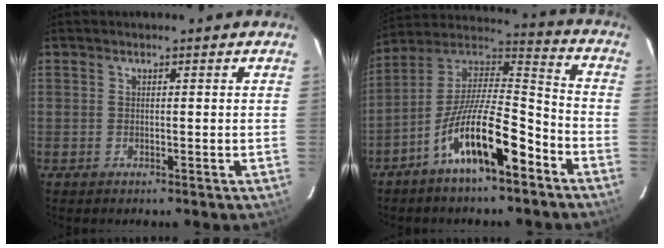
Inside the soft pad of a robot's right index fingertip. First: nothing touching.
{"total": 15.9, "force": [-9.0, 4.2, 12.4], "torque": [-0.223, 0.005, -0.163]}